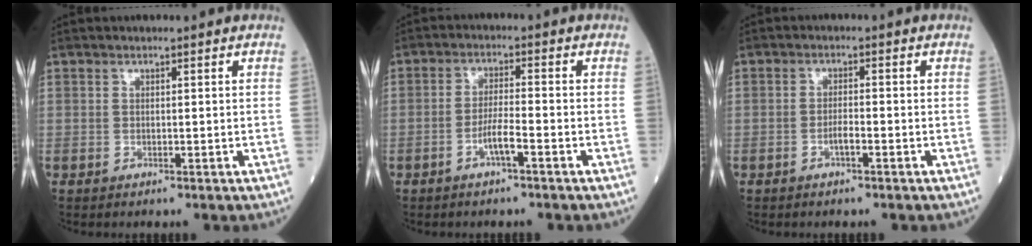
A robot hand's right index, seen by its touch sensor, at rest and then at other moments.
{"total": 3.9, "force": [-1.9, 0.1, 3.4], "torque": [-0.066, 0.000, -0.039]}
{"total": 2.1, "force": [-1.0, 0.2, 1.9], "torque": [-0.033, 0.001, -0.019]}